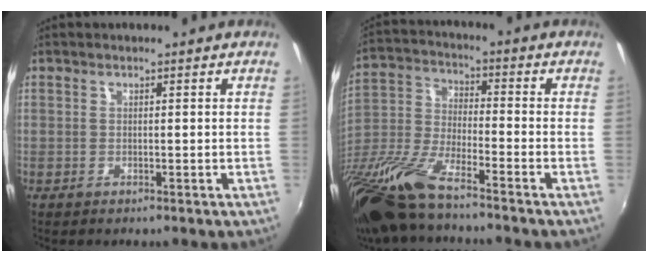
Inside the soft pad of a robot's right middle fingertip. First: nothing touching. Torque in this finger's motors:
{"motor_torque": [1.08, -1.06, 0.86, 0.21]}